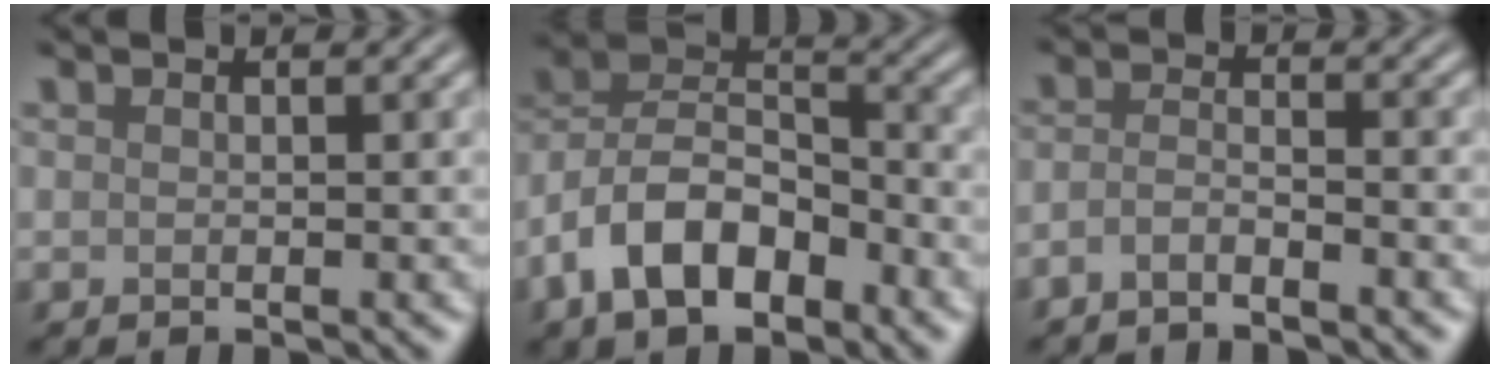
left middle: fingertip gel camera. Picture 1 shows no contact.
{"total": 8.8, "force": [-4.3, 4.9, 6.0], "torque": [-0.104, 0.014, -0.090]}
{"total": 1.9, "force": [-1.5, 0.4, 1.1], "torque": [-0.024, 0.000, -0.036]}